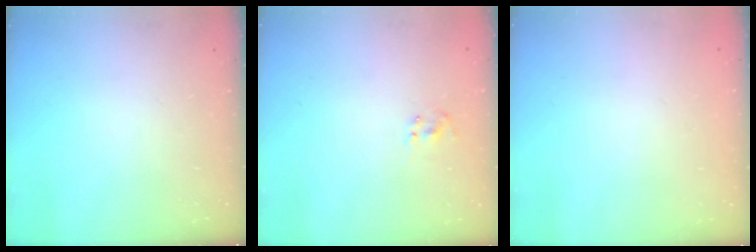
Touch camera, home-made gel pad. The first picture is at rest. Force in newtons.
{"total": 1.5, "press": 1.3, "slide": 0.7}
{"total": 1.7, "press": 1.7, "slide": 0.2}